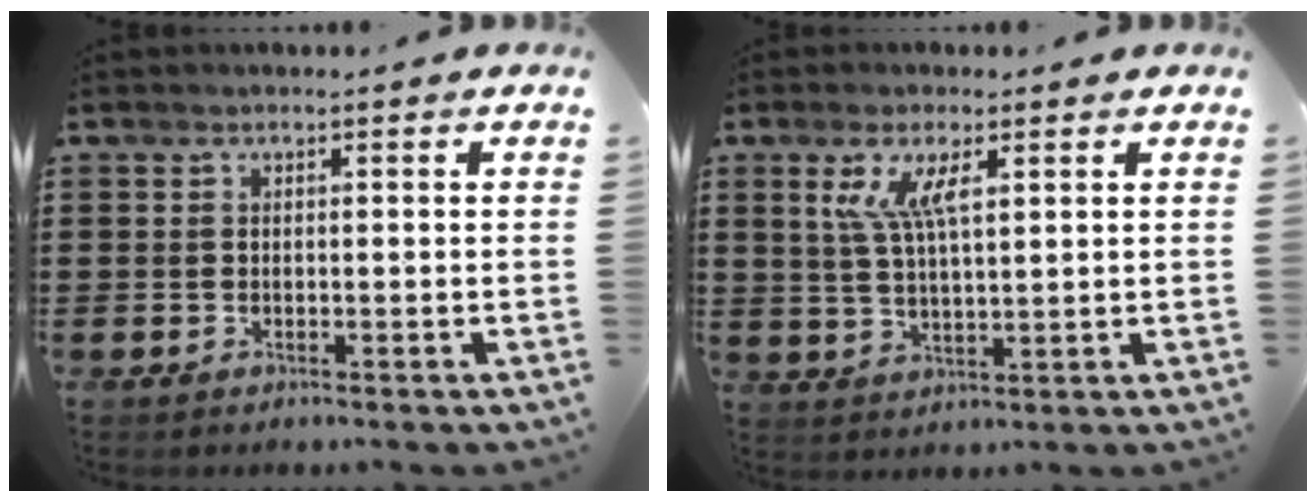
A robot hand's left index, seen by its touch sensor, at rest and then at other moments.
{"total": 6.1, "force": [2.6, 1.9, 5.1], "torque": [-0.112, 0.008, 0.043]}